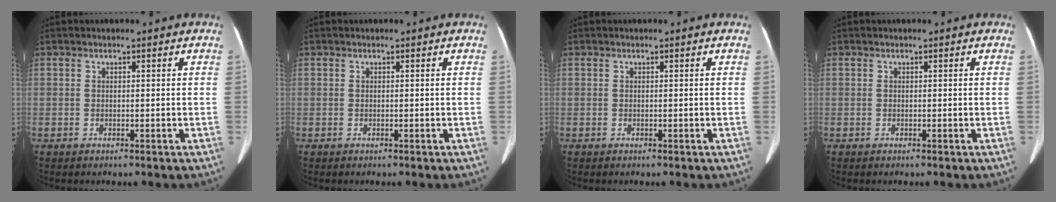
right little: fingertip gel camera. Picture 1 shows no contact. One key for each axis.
{"total": 0.0}
{"total": 0.0}
{"total": 0.0}